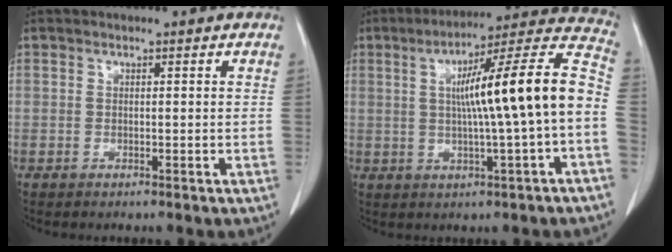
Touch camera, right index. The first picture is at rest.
{"total": 16.6, "force": [-0.2, -0.1, 16.6], "torque": [-0.243, 0.031, -0.007]}